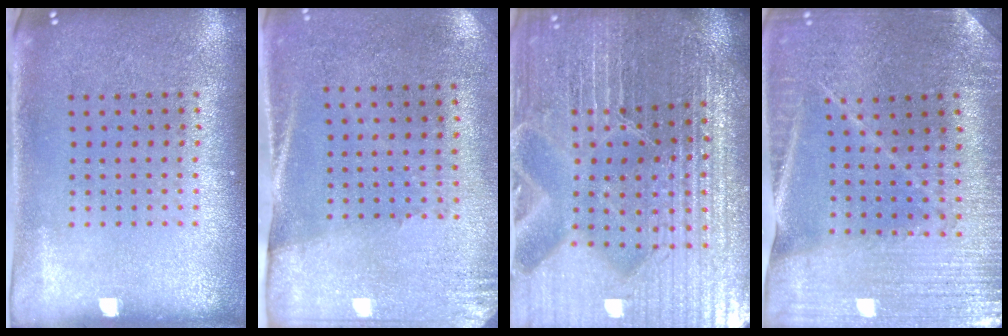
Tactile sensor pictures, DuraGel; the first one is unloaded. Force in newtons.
{"total": 2.7, "press": 2.3, "slide": 1.4}
{"total": 5.5, "press": 5.2, "slide": 1.9}
{"total": 2.0, "press": 2.0, "slide": 0.1}